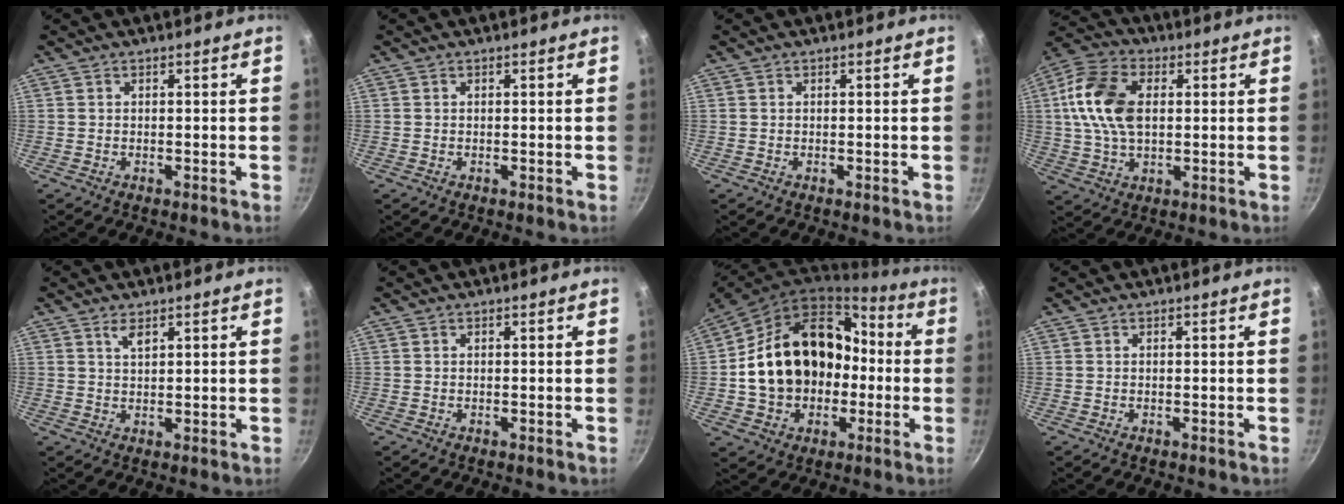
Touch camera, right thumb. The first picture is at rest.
{"total": 0.0}
{"total": 0.0}
{"total": 14.2, "force": [2.1, 8.9, 10.9], "torque": [-0.191, 0.013, 0.028]}
{"total": 2.4, "force": [1.4, 1.0, 1.7], "torque": [-0.027, -0.007, 0.029]}
{"total": 0.0}
{"total": 22.2, "force": [-0.8, 17.3, 13.9], "torque": [-0.216, 0.063, -0.002]}
{"total": 0.0}